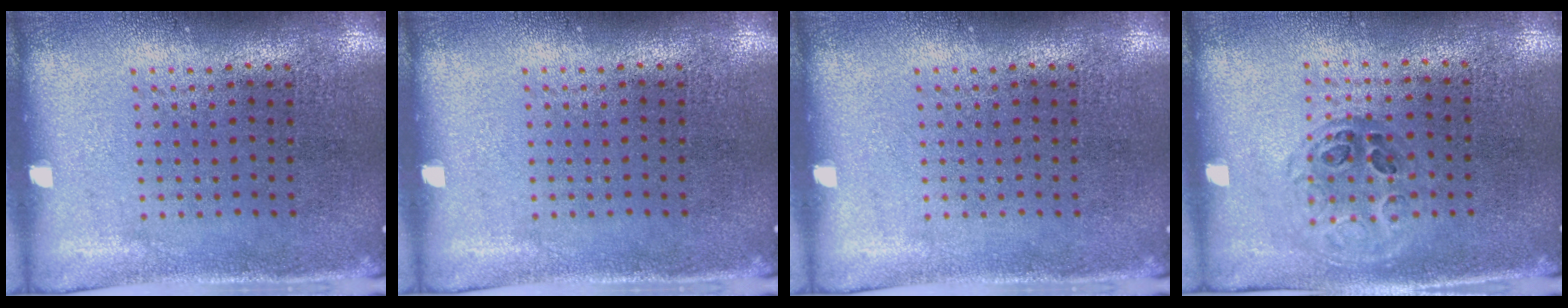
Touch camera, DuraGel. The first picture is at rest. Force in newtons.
{"total": 0.0}
{"total": 0.0}
{"total": 0.9, "press": 0.9, "slide": 0.2}